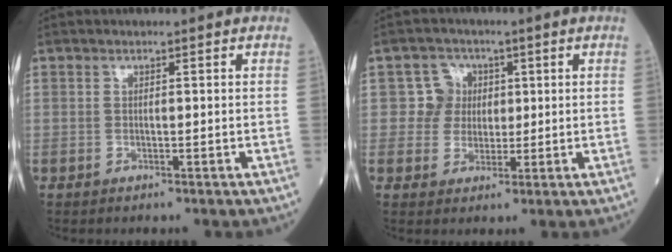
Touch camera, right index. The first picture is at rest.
{"total": 4.5, "force": [0.8, 4.4, 0.2], "torque": [0.007, 0.011, 0.012]}